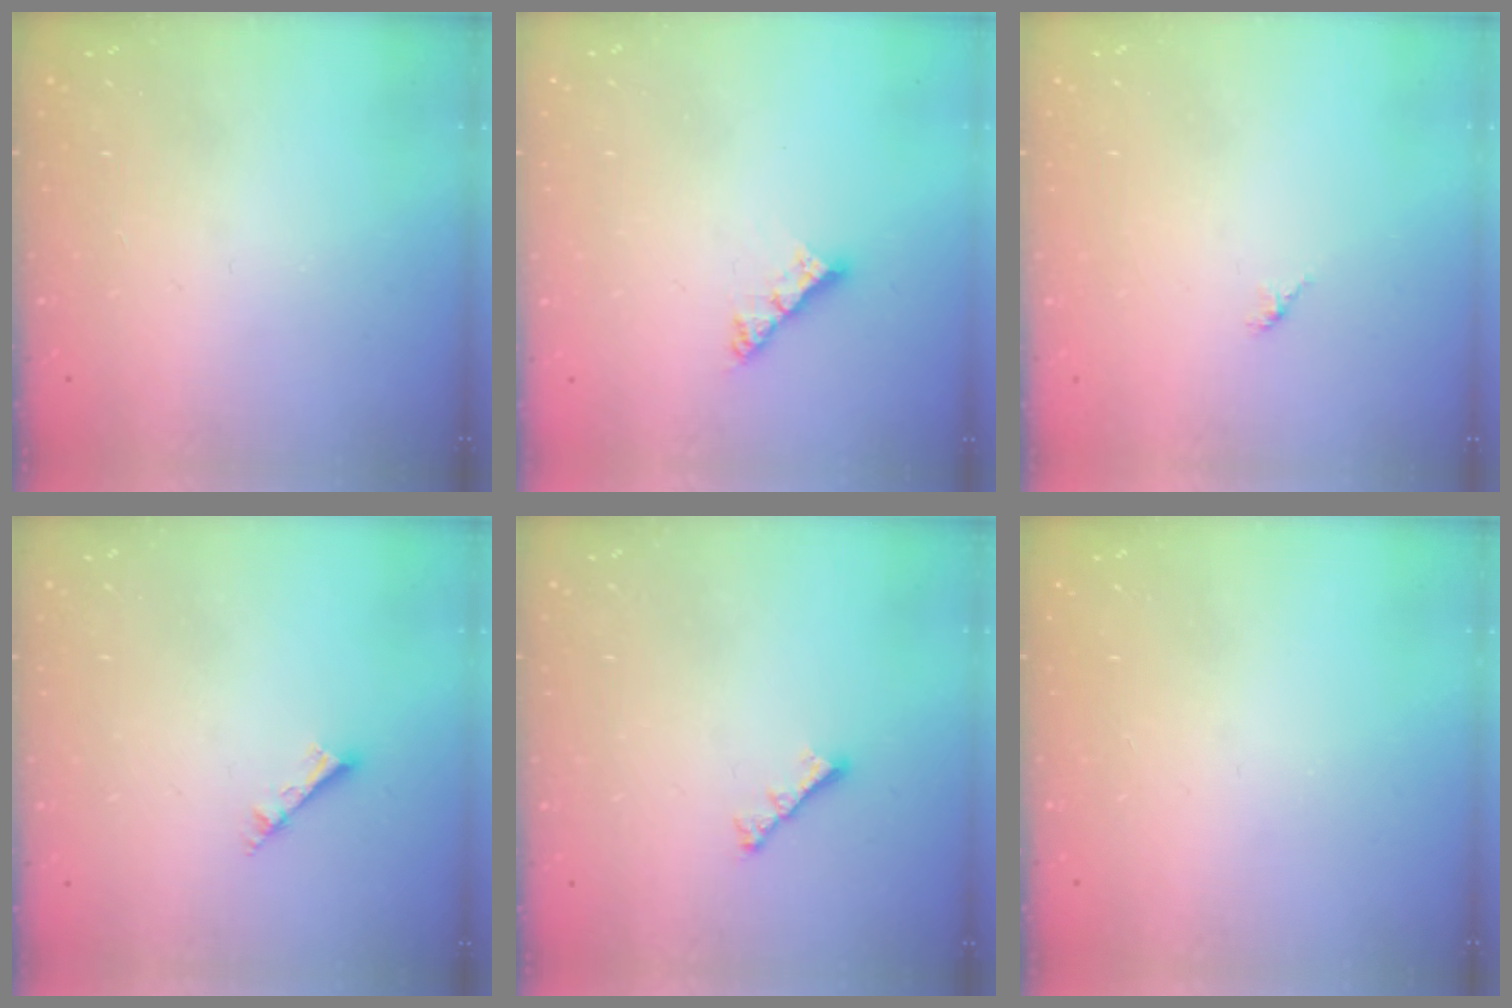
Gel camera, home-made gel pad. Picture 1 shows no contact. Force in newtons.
{"total": 5.3, "press": 5.3, "slide": 0.6}
{"total": 1.5, "press": 1.4, "slide": 0.4}
{"total": 2.5, "press": 2.5, "slide": 0.1}
{"total": 2.8, "press": 2.7, "slide": 0.6}
{"total": 0.0}